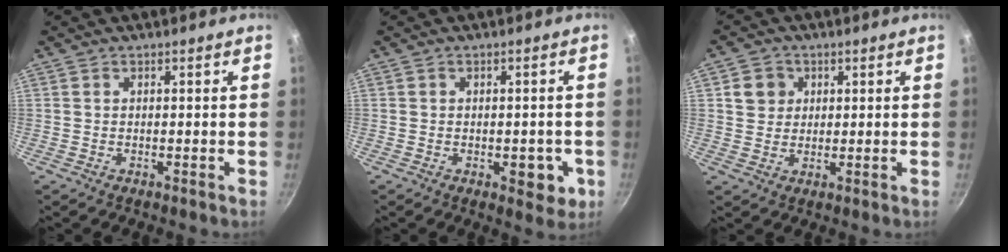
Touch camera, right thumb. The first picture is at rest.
{"total": 5.6, "force": [-1.6, 3.2, 4.3], "torque": [-0.023, 0.004, -0.017]}
{"total": 4.7, "force": [1.4, 4.3, 1.3], "torque": [0.007, 0.004, 0.021]}